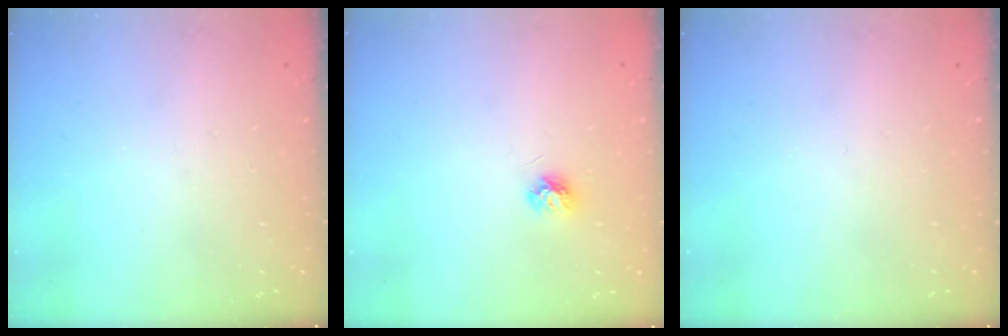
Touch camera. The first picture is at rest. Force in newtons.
{"total": 4.7, "press": 4.7, "slide": 0.6}
{"total": 0.0}